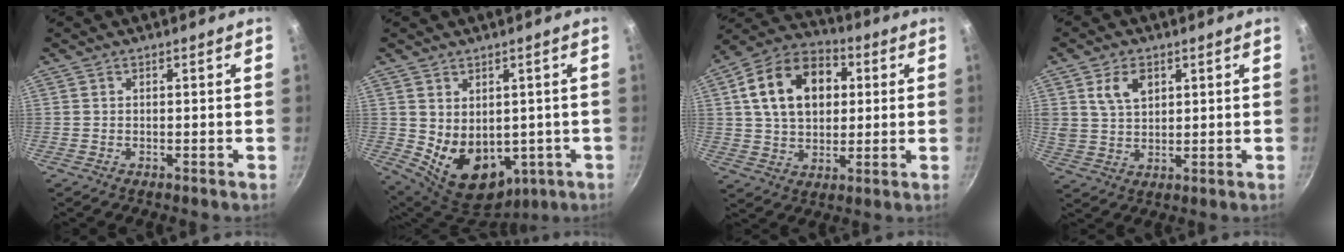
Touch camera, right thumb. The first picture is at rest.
{"total": 12.6, "force": [-0.6, 9.2, 8.6], "torque": [-0.113, -0.018, 0.024]}
{"total": 17.4, "force": [4.0, 12.2, 11.8], "torque": [-0.172, 0.018, 0.056]}
{"total": 6.8, "force": [2.8, 4.6, 4.2], "torque": [-0.063, -0.010, 0.056]}